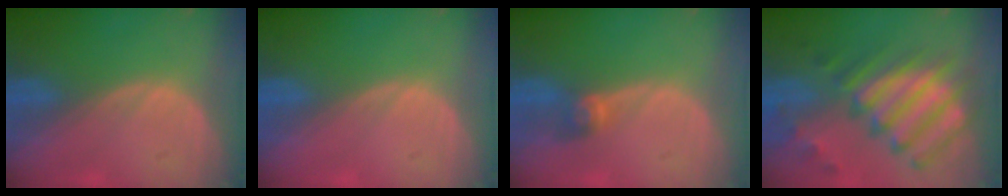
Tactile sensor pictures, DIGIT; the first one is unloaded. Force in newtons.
{"total": 0.0}
{"total": 2.6, "press": 2.5, "slide": 0.6}
{"total": 12.2, "press": 10.4, "slide": 6.3}